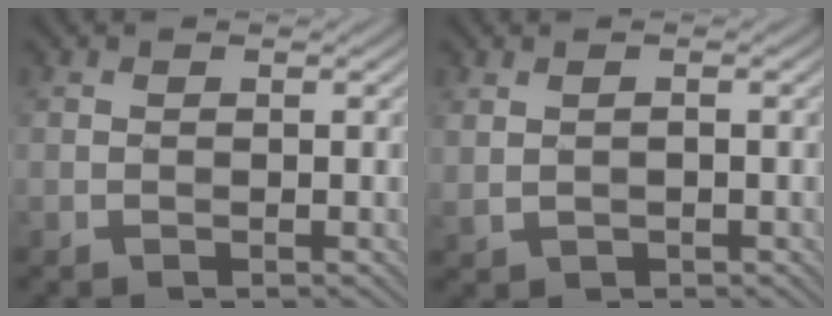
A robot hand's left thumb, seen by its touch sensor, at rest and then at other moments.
{"total": 1.5, "force": [0.3, 0.8, 1.2], "torque": [-0.033, -0.002, 0.012]}